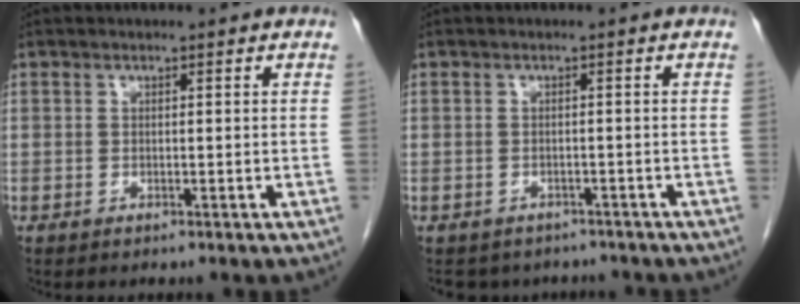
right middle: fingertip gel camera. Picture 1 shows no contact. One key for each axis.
{"total": 6.5, "fx": -5.6, "fy": 3.2, "fz": 0.6, "tx": -0.001, "ty": 0.007, "tz": -0.064}